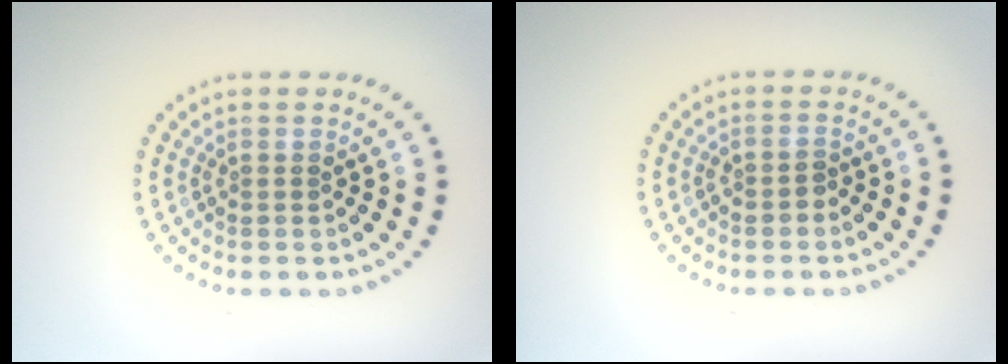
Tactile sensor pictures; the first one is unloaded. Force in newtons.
{"total": 1.1, "press": 1.0, "slide": 0.4}